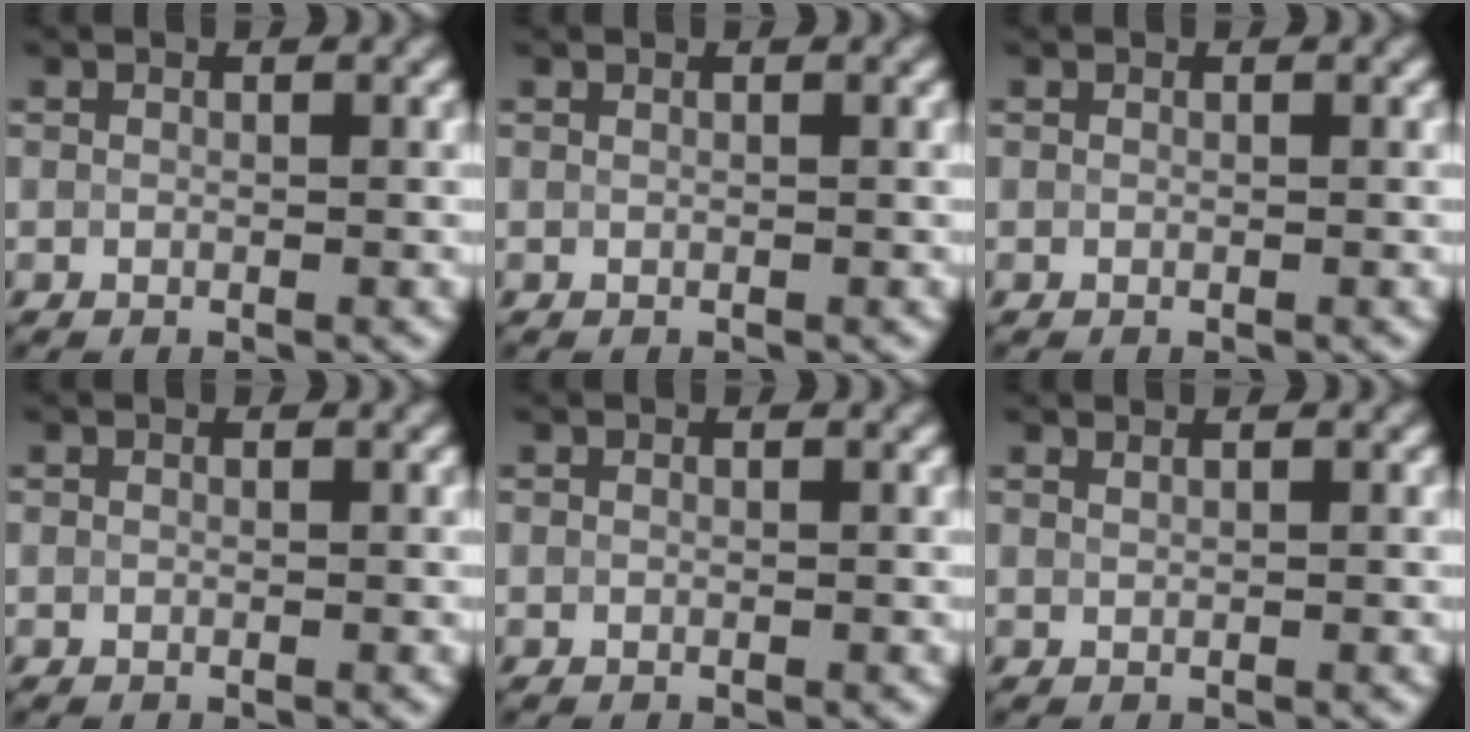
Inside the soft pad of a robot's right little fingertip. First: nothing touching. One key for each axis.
{"total": 0.0}
{"total": 0.0}
{"total": 0.0}
{"total": 0.0}
{"total": 0.9, "fx": 0.7, "fy": 0.3, "fz": 0.4, "tx": -0.002, "ty": -0.004, "tz": 0.007}